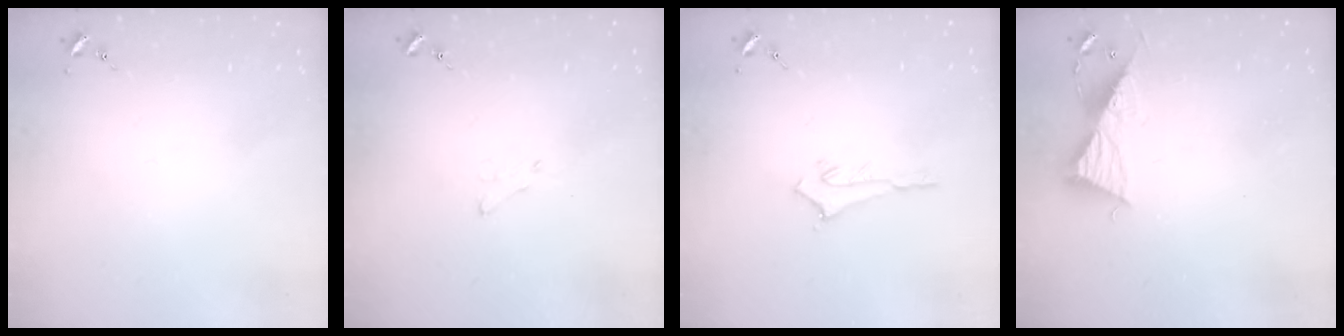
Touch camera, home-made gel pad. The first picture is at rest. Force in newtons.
{"total": 3.6, "press": 3.6, "slide": 0.4}
{"total": 2.9, "press": 2.8, "slide": 0.4}
{"total": 9.3, "press": 9.3, "slide": 0.7}